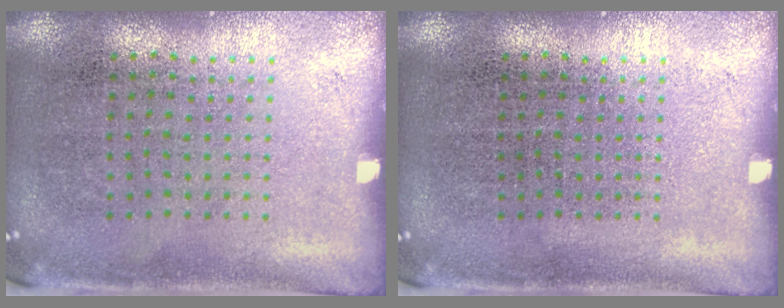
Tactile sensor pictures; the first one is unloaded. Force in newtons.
{"total": 0.0}